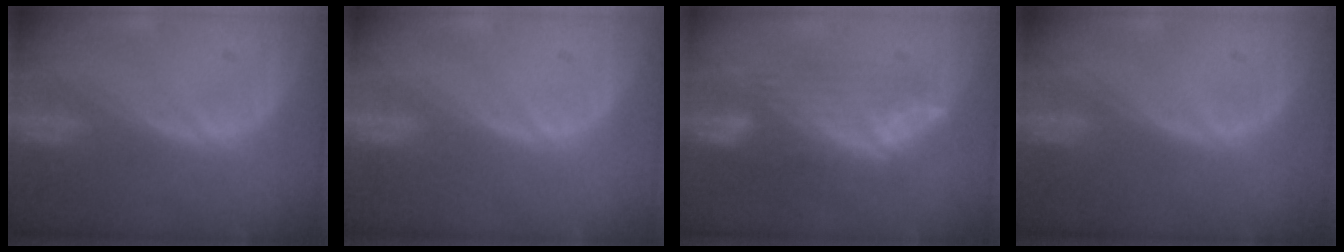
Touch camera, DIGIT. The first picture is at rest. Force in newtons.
{"total": 0.0}
{"total": 7.6, "press": 7.3, "slide": 2.2}
{"total": 0.0}